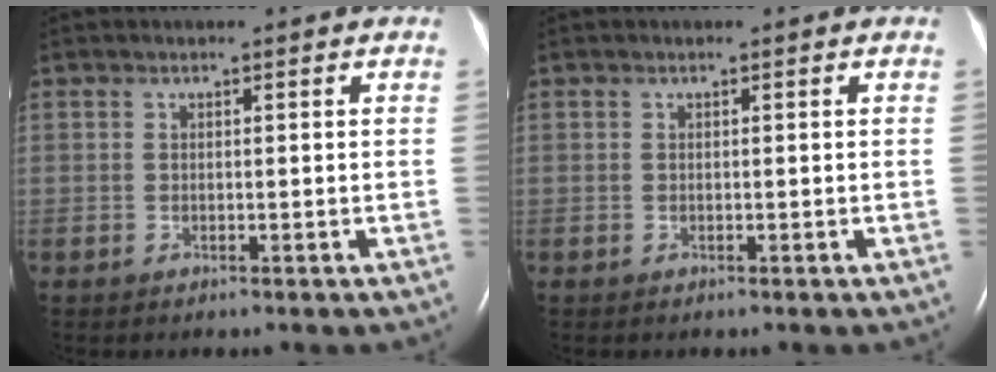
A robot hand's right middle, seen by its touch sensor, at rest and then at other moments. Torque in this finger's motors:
{"motor_torque": [0.00, 0.00, 0.00, 0.01]}